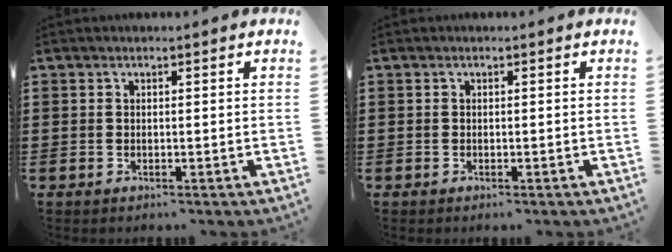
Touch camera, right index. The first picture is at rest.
{"total": 0.0}